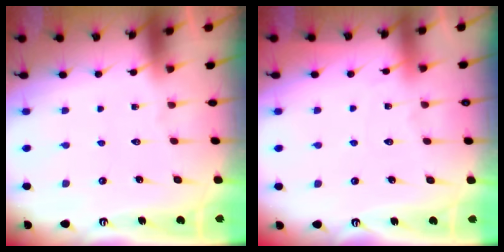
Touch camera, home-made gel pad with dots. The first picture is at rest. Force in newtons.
{"total": 5.1, "press": 5.0, "slide": 0.6}